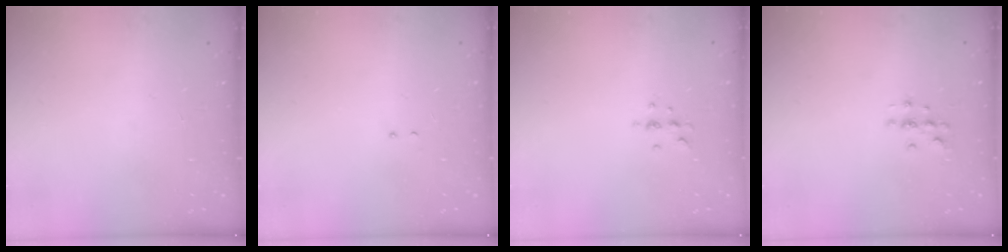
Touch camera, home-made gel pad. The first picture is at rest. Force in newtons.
{"total": 2.1, "press": 2.0, "slide": 0.6}
{"total": 4.3, "press": 4.0, "slide": 1.4}
{"total": 2.0, "press": 2.0, "slide": 0.2}